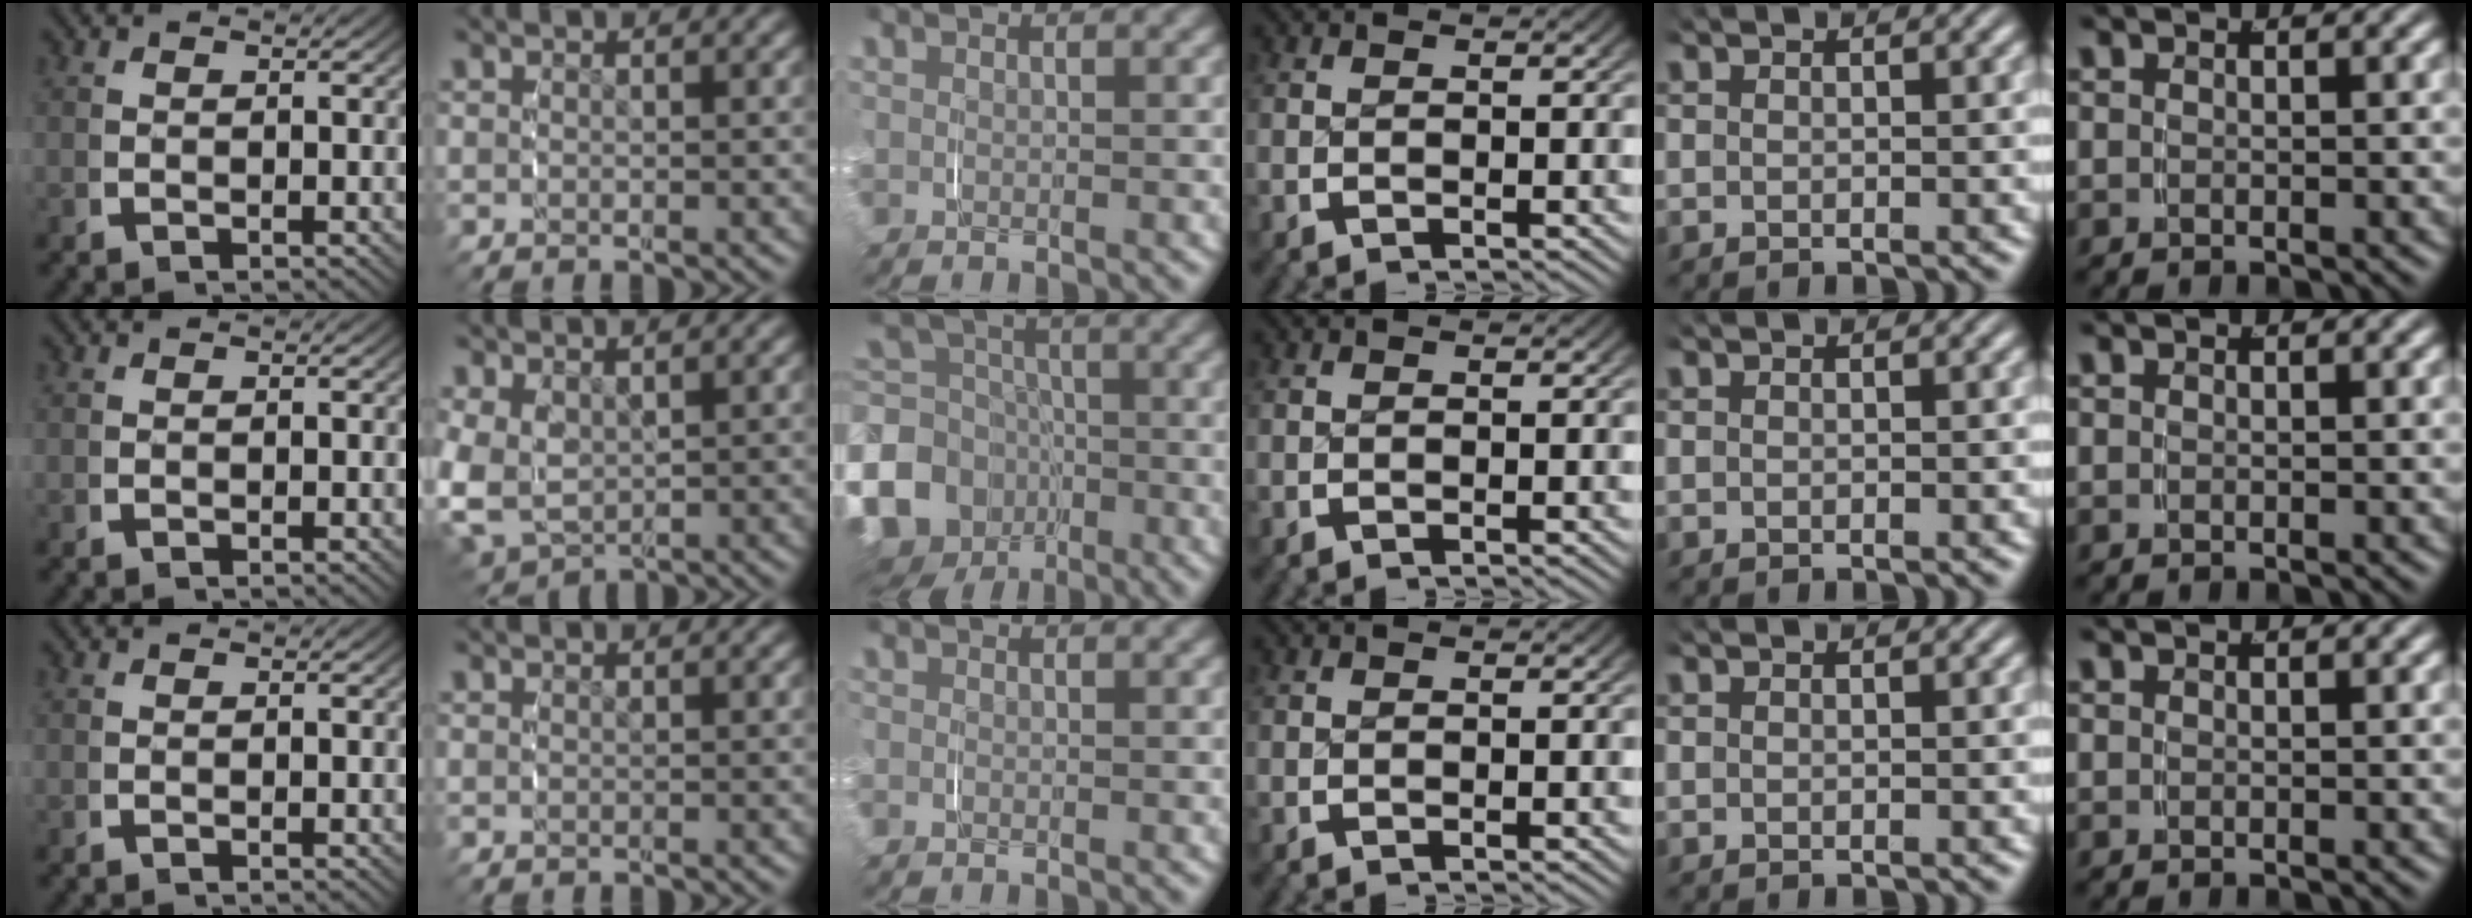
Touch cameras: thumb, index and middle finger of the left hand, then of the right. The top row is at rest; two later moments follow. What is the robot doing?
{"motion": "grasp_and_lifting", "object": "paper towel"}